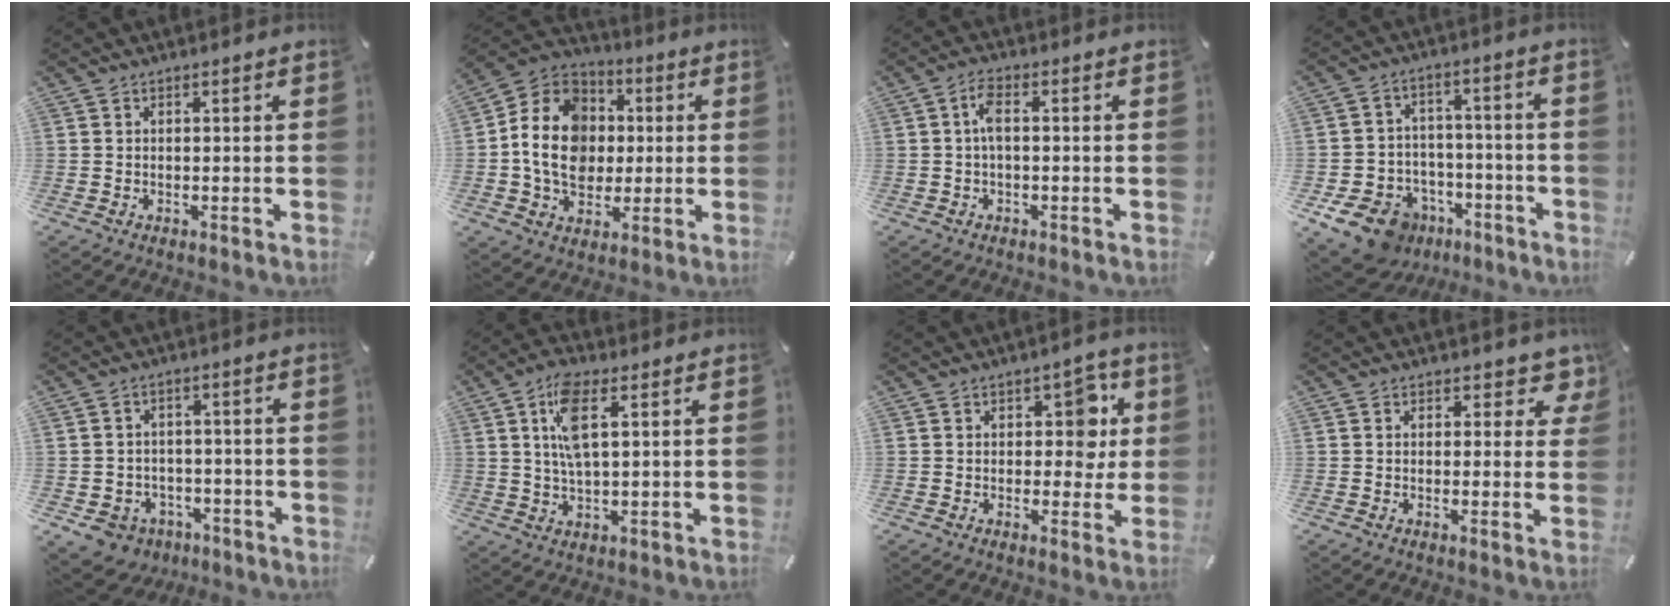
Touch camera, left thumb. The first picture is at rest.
{"total": 15.3, "force": [-0.6, 13.0, 8.1], "torque": [-0.187, 0.024, -0.008]}
{"total": 3.9, "force": [-0.1, 1.5, 3.6], "torque": [-0.076, 0.008, -0.006]}
{"total": 12.8, "force": [-7.5, 9.1, 5.0], "torque": [-0.084, 0.056, -0.125]}
{"total": 6.5, "force": [-3.2, 5.4, 1.7], "torque": [-0.047, 0.024, -0.058]}
{"total": 9.3, "force": [2.9, 3.9, 7.9], "torque": [-0.156, -0.003, 0.044]}
{"total": 8.3, "force": [1.9, 5.8, 5.6], "torque": [-0.054, -0.005, 0.023]}
{"total": 4.5, "force": [2.7, 2.8, 2.3], "torque": [-0.007, -0.015, 0.038]}